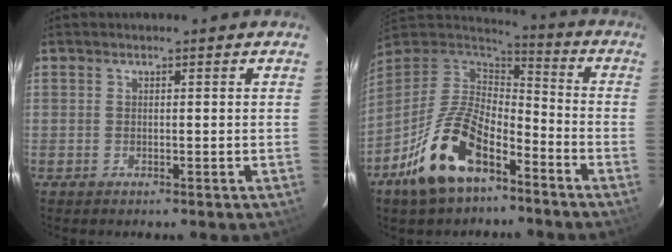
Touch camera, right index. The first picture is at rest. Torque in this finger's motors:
{"motor_torque": [1.10, -1.04, 1.05, 0.21]}